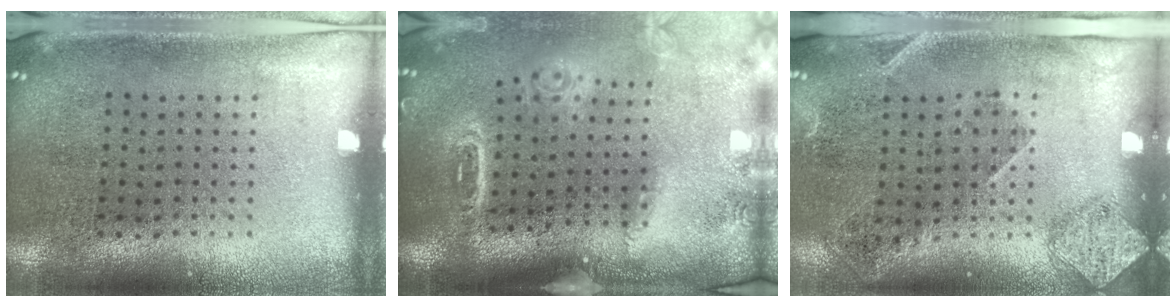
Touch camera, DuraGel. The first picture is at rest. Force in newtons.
{"total": 1.8, "press": 1.7, "slide": 0.6}
{"total": 1.8, "press": 1.2, "slide": 1.3}